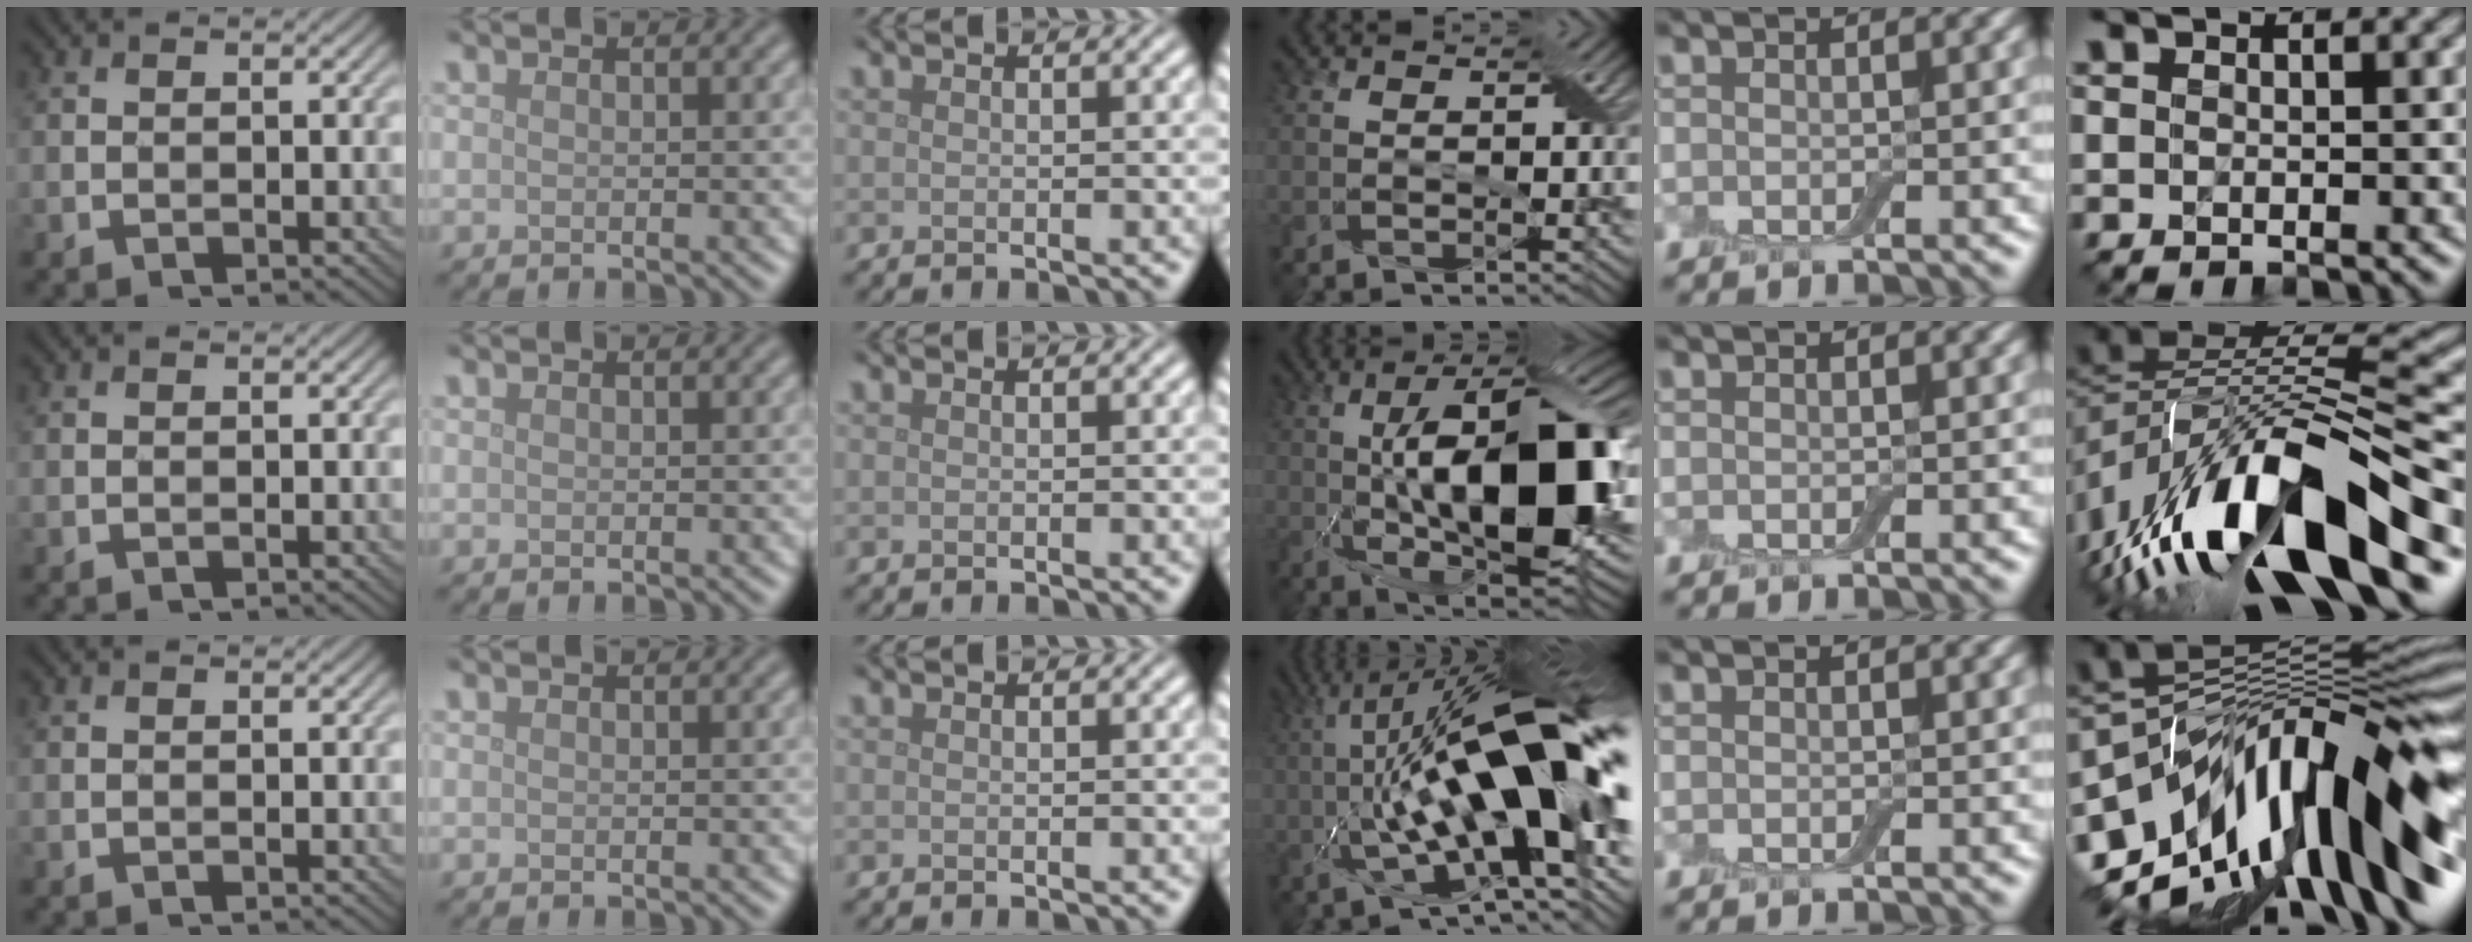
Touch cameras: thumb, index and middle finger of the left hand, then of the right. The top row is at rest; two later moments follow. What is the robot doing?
{"motion": "close", "object": "airpods case & airpods"}